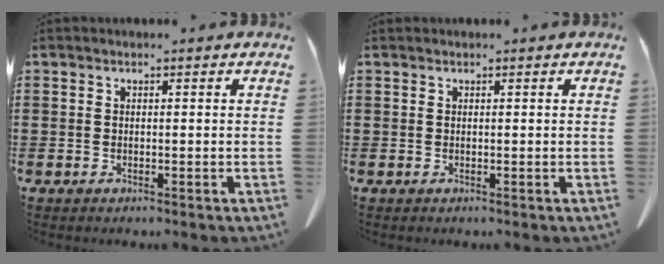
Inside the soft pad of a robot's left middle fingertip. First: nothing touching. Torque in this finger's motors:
{"motor_torque": [-0.14, 0.21, -0.03, -0.03]}